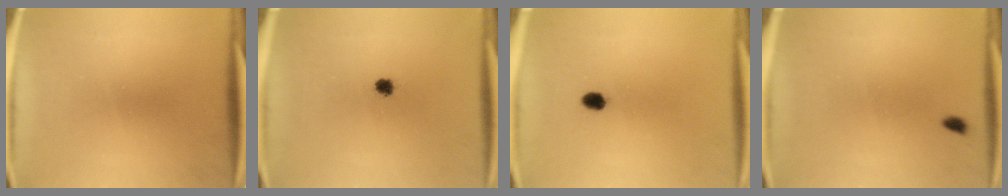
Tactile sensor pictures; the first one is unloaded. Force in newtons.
{"total": 2.1}
{"total": 2.1}
{"total": 0.7}